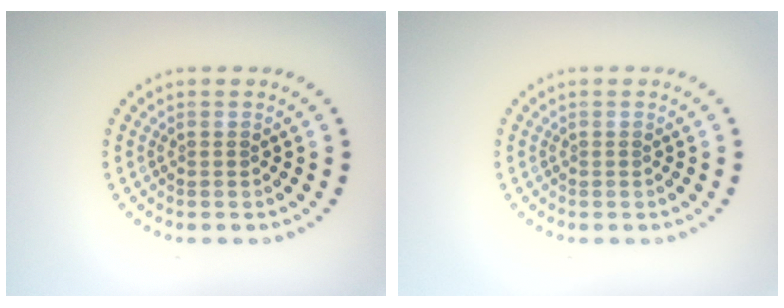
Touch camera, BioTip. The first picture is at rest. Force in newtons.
{"total": 0.0}